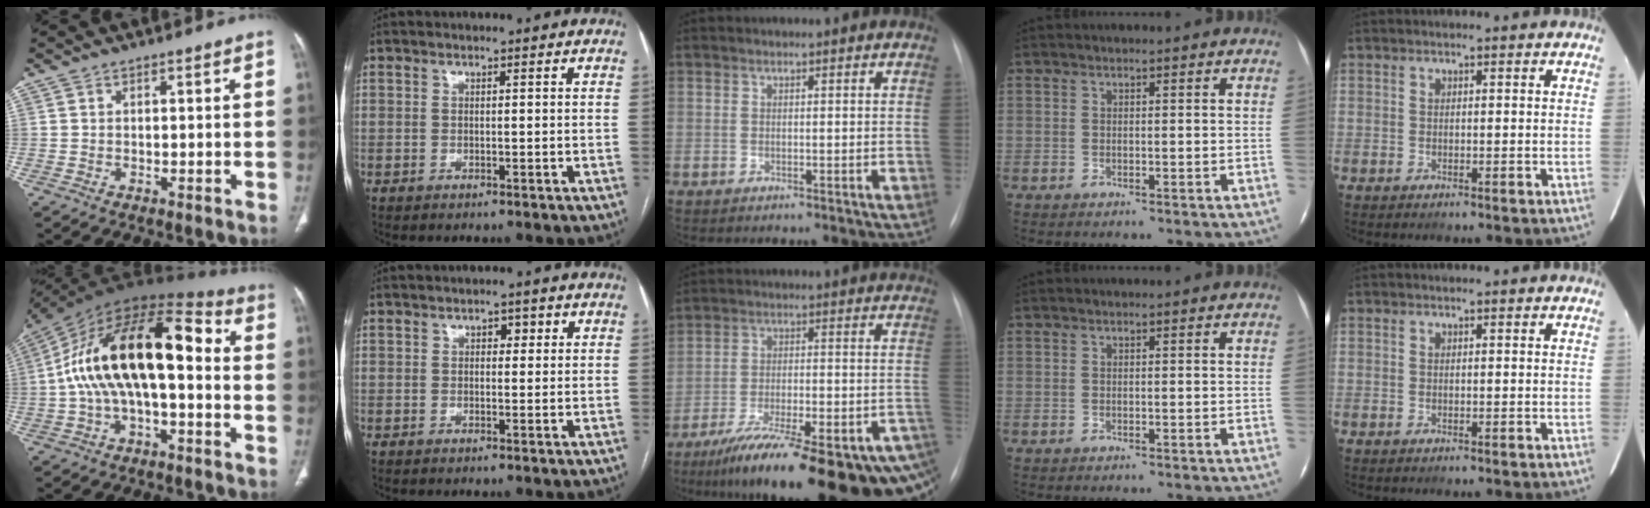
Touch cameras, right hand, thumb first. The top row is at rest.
{"thumb": {"total": 20.5, "force": [-0.5, 9.6, 18.1], "torque": [-0.312, 0.061, -0.015]}, "index": {"total": 2.0, "force": [0.7, 1.2, 1.4], "torque": [-0.017, 0.012, 0.007]}, "middle": {"total": 27.3, "force": [-18.1, 4.7, 19.8], "torque": [-0.220, -0.010, -0.265]}}